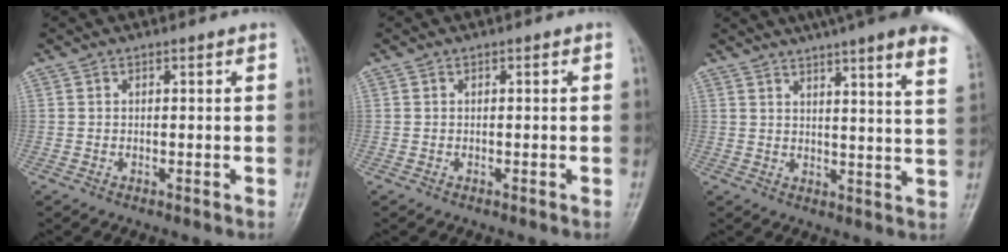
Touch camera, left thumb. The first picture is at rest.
{"total": 0.0}
{"total": 22.1, "force": [16.8, 2.4, 14.2], "torque": [-0.182, -0.044, 0.199]}